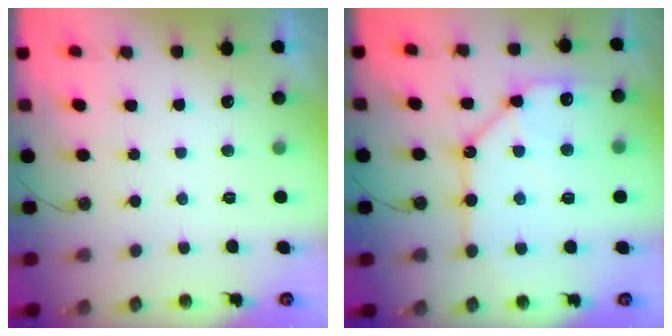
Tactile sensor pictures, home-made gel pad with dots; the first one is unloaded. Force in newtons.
{"total": 14.0, "press": 14.0, "slide": 1.3}